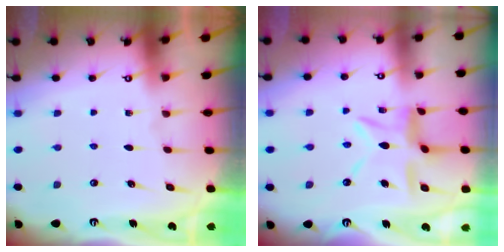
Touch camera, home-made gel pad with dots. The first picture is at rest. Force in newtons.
{"total": 10.3, "press": 10.2, "slide": 1.0}